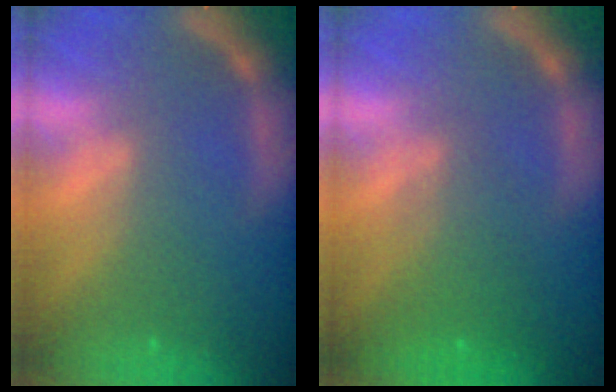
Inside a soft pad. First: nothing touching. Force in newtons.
{"total": 3.6}